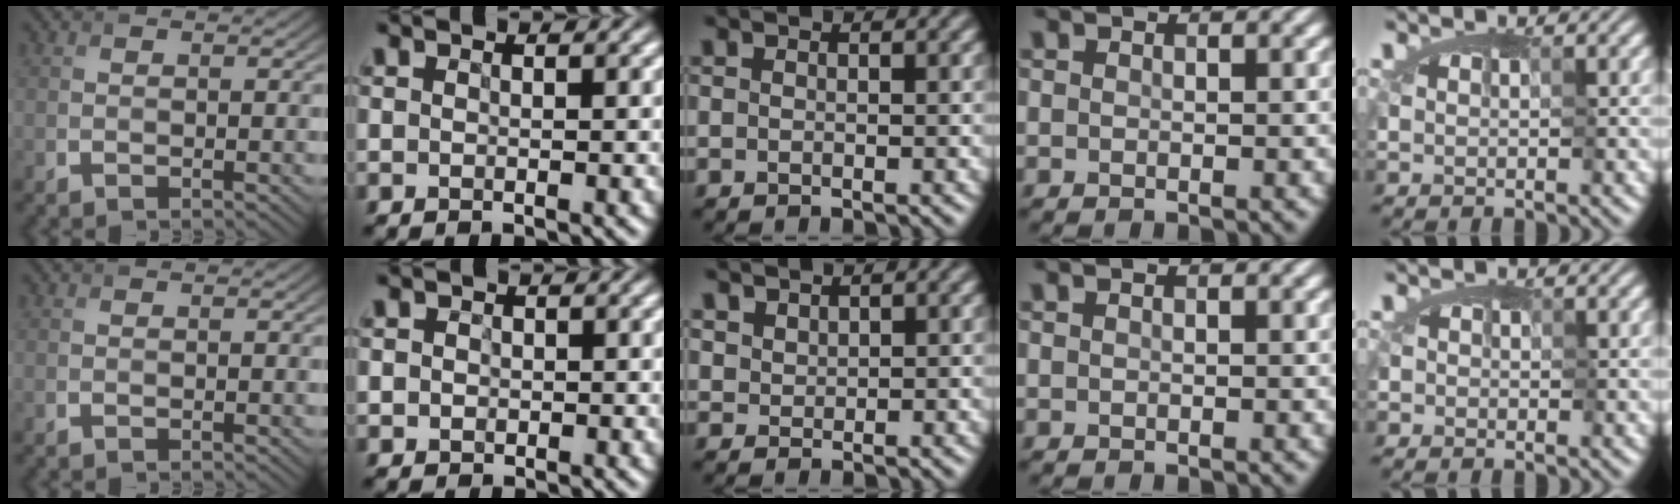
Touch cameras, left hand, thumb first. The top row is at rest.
{"index": {"total": 1.9, "force": [0.5, 1.7, 0.6], "torque": [0.012, 0.016, -0.013]}, "middle": {"total": 1.4, "force": [1.3, 0.5, 0.1], "torque": [-0.008, 0.002, 0.033]}, "little": {"total": 0.5, "force": [-0.5, 0.0, -0.3], "torque": [0.003, -0.001, -0.007]}}